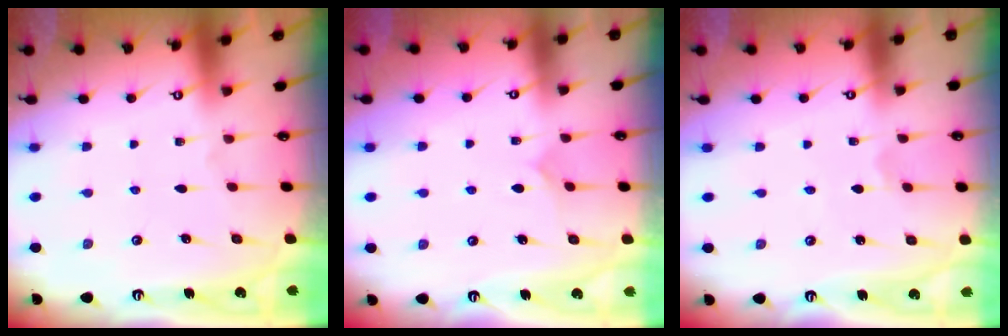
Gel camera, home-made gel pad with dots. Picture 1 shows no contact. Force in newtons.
{"total": 5.2, "press": 5.1, "slide": 0.5}
{"total": 0.7, "press": 0.7, "slide": 0.1}